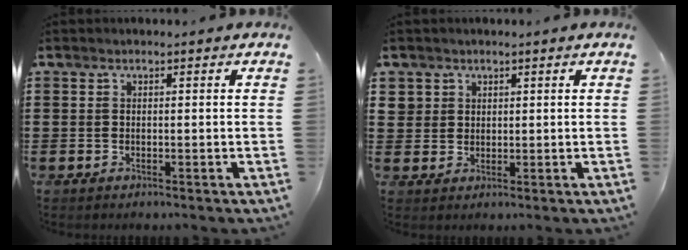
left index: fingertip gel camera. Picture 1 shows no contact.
{"total": 2.5, "force": [1.3, 2.2, 0.1], "torque": [-0.013, 0.009, 0.023]}